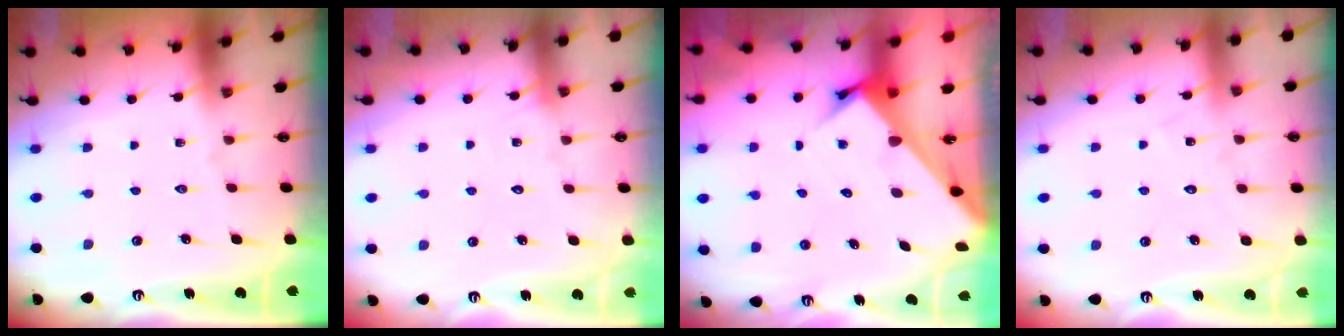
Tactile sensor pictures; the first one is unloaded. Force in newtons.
{"total": 6.1, "press": 6.1, "slide": 0.5}
{"total": 4.2, "press": 4.2, "slide": 0.3}
{"total": 6.2, "press": 6.2, "slide": 0.4}